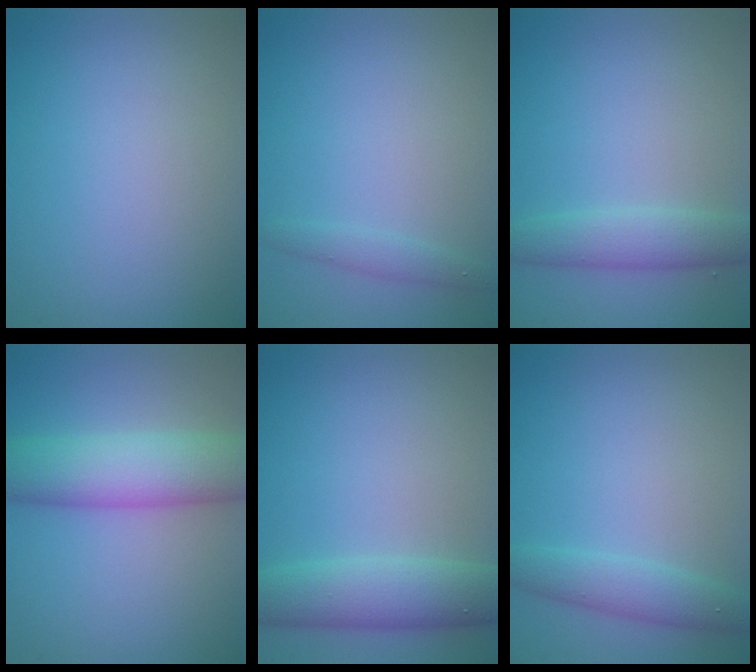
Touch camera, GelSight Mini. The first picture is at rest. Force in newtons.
{"total": 1.3, "press": 1.3, "slide": 0.0}
{"total": 3.0, "press": 3.0, "slide": 0.0}
{"total": 6.8, "press": 6.8, "slide": 0.2}
{"total": 4.8, "press": 4.8, "slide": 0.2}
{"total": 2.6, "press": 2.6, "slide": 0.1}